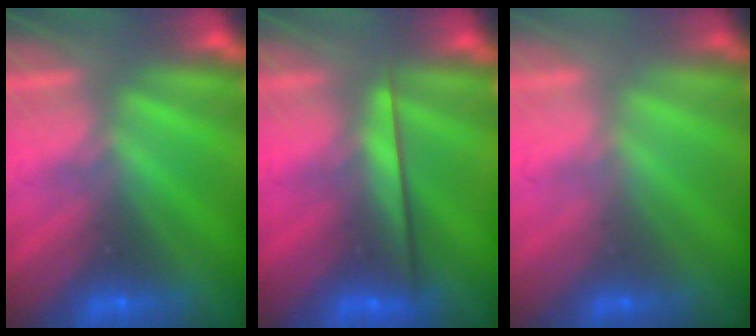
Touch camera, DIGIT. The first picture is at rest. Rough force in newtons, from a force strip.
{"total": 2.3}
{"total": 2.0}